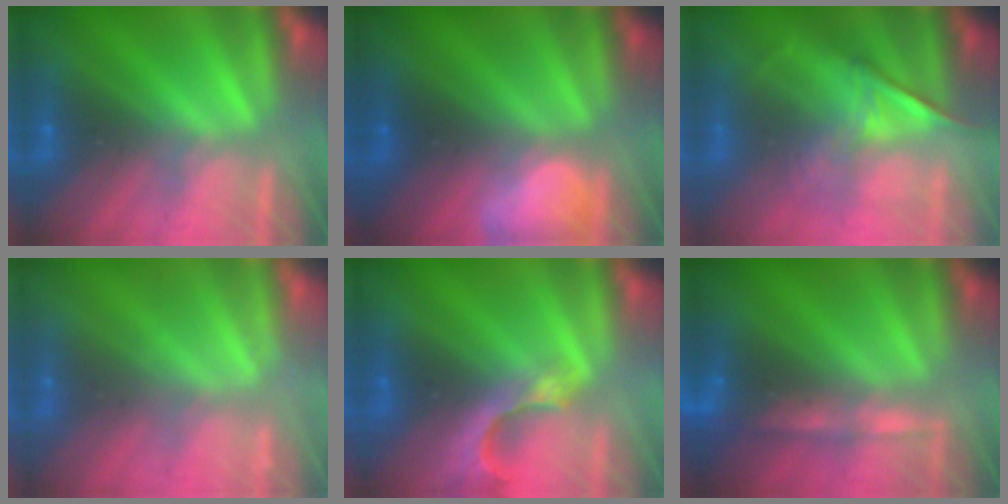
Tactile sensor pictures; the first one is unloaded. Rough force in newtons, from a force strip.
{"total": 2.8}
{"total": 1.1}
{"total": 2.3}
{"total": 4.4}
{"total": 6.8}